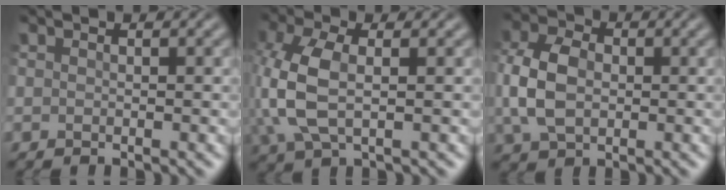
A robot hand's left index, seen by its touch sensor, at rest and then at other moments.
{"total": 6.3, "force": [0.3, 3.4, 5.2], "torque": [-0.133, 0.005, 0.001]}
{"total": 6.0, "force": [0.0, 4.3, 4.2], "torque": [-0.099, 0.003, -0.004]}